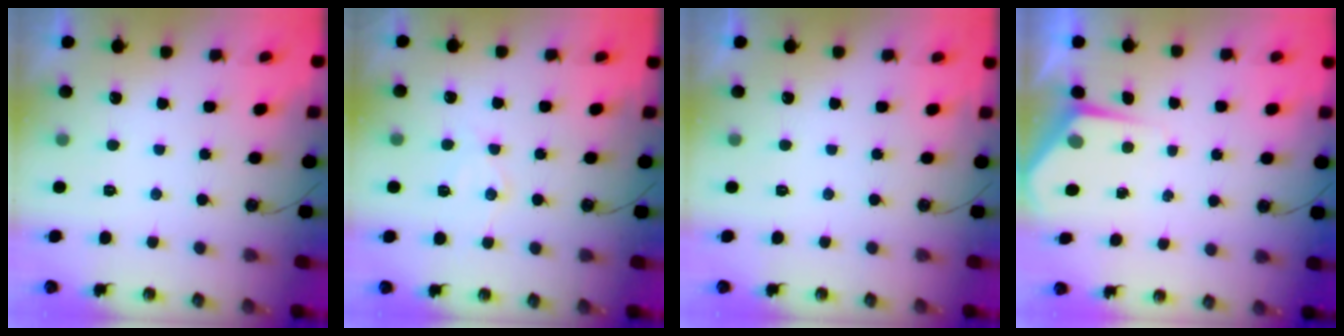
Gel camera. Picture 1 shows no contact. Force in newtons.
{"total": 8.6, "press": 8.6, "slide": 0.8}
{"total": 0.0}
{"total": 4.2, "press": 4.2, "slide": 0.5}